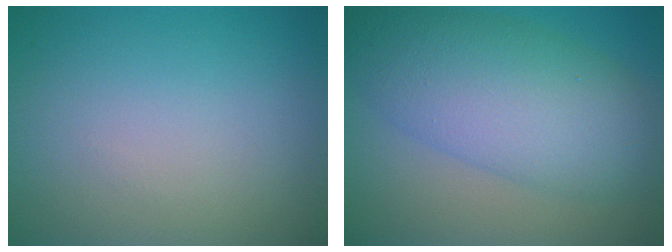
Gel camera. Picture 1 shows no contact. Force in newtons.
{"total": 9.2, "press": 9.2, "slide": 0.1}